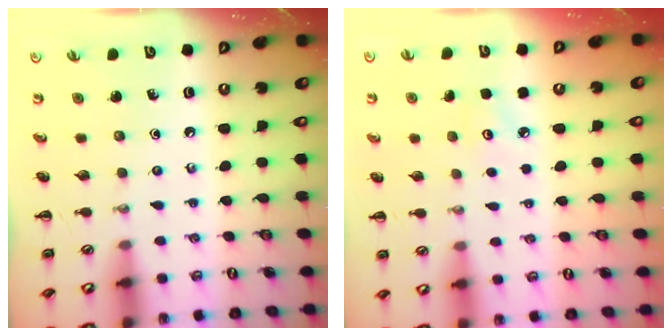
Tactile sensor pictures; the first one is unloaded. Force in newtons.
{"total": 2.4, "press": 2.3, "slide": 0.6}